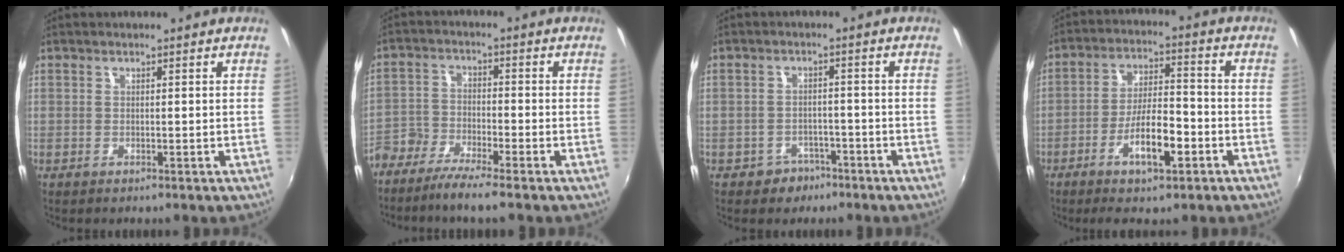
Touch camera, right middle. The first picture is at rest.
{"total": 6.7, "force": [-5.5, 1.0, 3.7], "torque": [-0.100, -0.005, -0.114]}
{"total": 4.0, "force": [-2.7, 2.9, 0.4], "torque": [-0.020, 0.010, -0.034]}
{"total": 9.0, "force": [-4.5, 2.2, 7.5], "torque": [-0.145, 0.001, -0.075]}